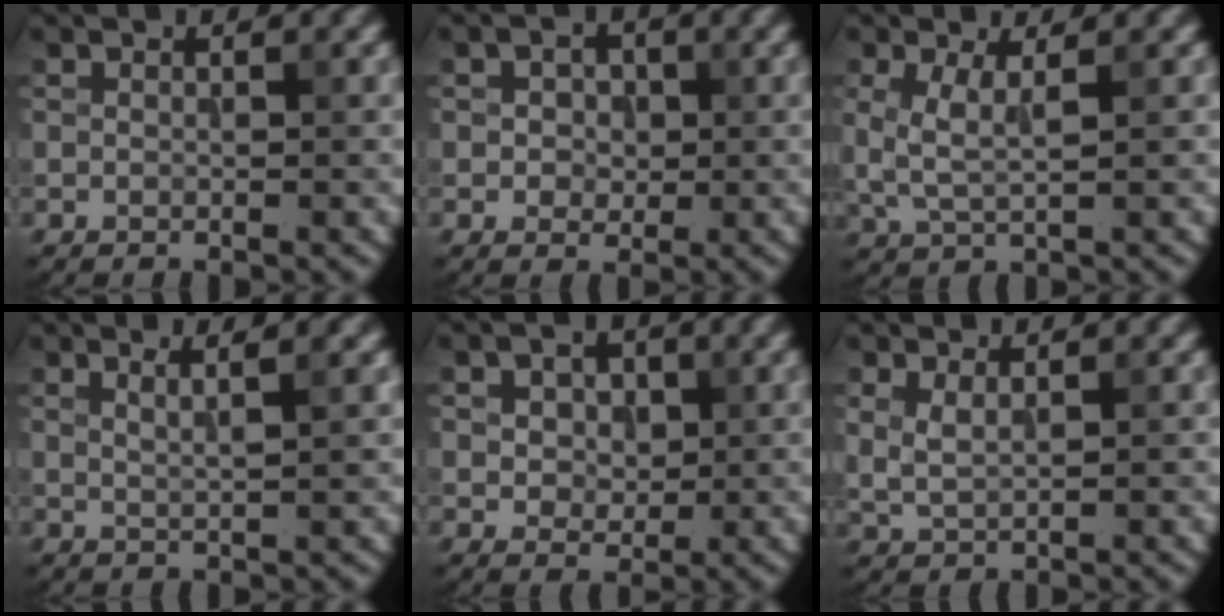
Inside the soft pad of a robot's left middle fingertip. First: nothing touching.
{"total": 2.3, "force": [0.2, 1.9, 1.3], "torque": [-0.020, 0.008, -0.007]}
{"total": 2.6, "force": [0.5, 0.6, 2.4], "torque": [-0.064, -0.002, 0.013]}
{"total": 2.4, "force": [1.4, 0.3, 1.9], "torque": [-0.023, 0.012, 0.008]}
{"total": 3.7, "force": [1.1, 2.8, 2.3], "torque": [-0.051, 0.007, 0.015]}
{"total": 1.5, "force": [0.8, 0.5, 1.2], "torque": [-0.037, -0.001, 0.021]}